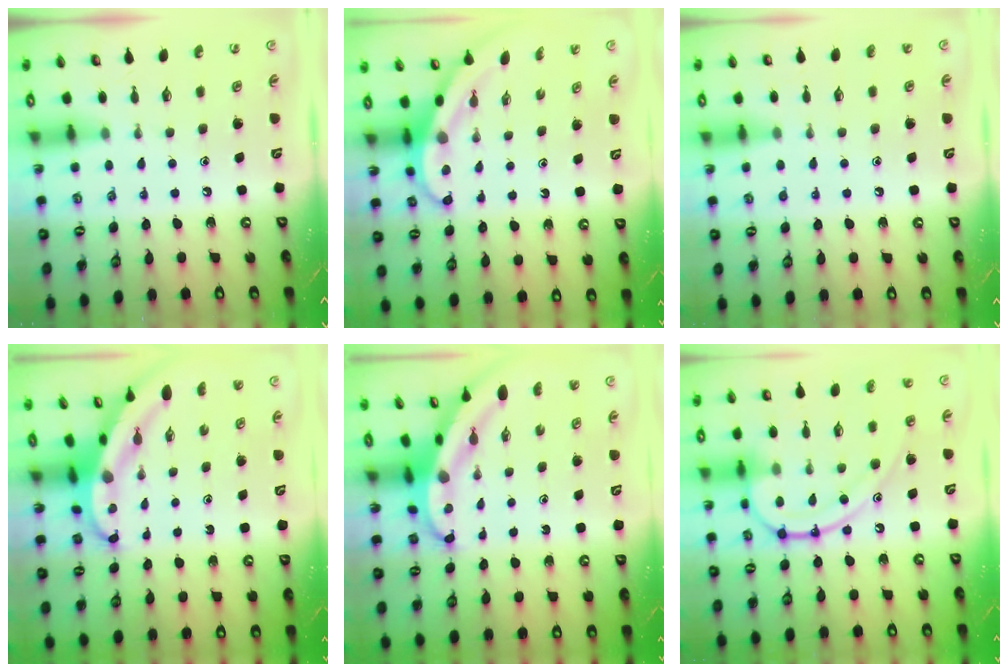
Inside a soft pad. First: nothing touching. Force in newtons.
{"total": 3.8, "press": 3.7, "slide": 0.3}
{"total": 2.5, "press": 2.4, "slide": 0.3}
{"total": 5.4, "press": 5.4, "slide": 0.5}
{"total": 5.4, "press": 5.4, "slide": 0.5}
{"total": 14.0, "press": 13.9, "slide": 1.5}